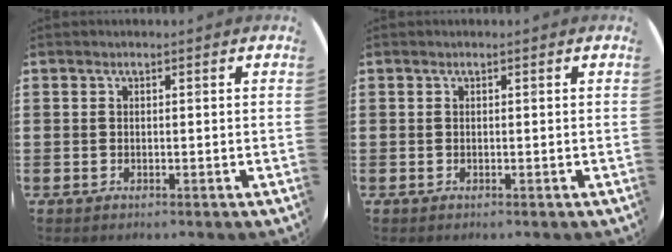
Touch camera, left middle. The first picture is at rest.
{"total": 0.0}